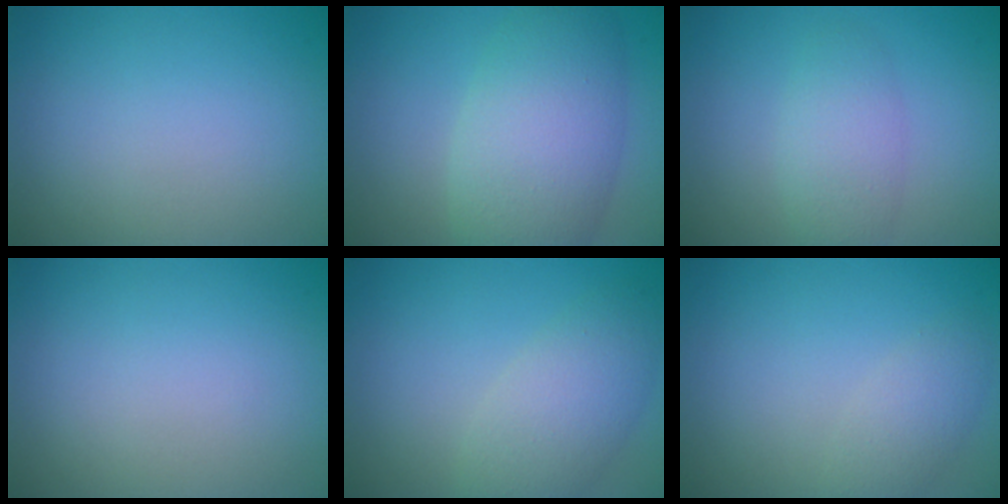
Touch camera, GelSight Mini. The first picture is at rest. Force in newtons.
{"total": 7.7, "press": 7.7, "slide": 0.2}
{"total": 2.8, "press": 2.8, "slide": 0.2}
{"total": 0.0}
{"total": 4.1, "press": 4.1, "slide": 0.3}
{"total": 2.0, "press": 2.0, "slide": 0.0}